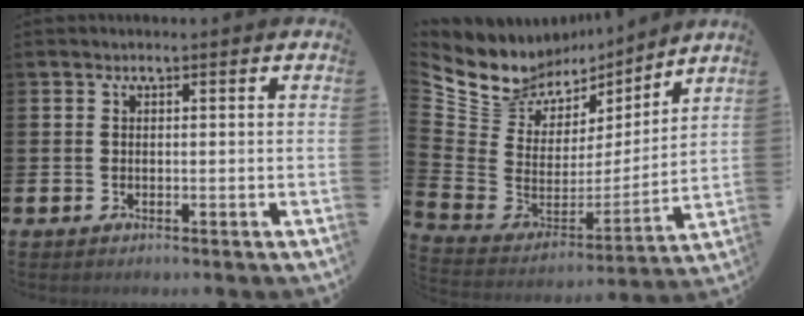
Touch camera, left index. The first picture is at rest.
{"total": 7.7, "force": [6.4, 4.4, 0.1], "torque": [-0.054, -0.053, 0.116]}